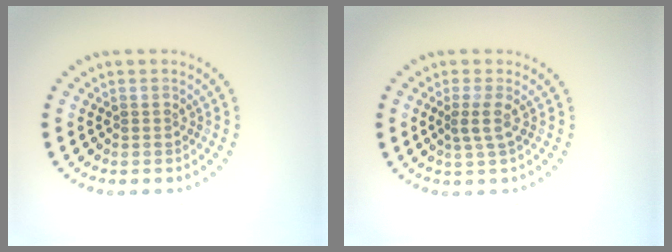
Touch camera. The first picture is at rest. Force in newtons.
{"total": 1.8, "press": 1.2, "slide": 1.3}